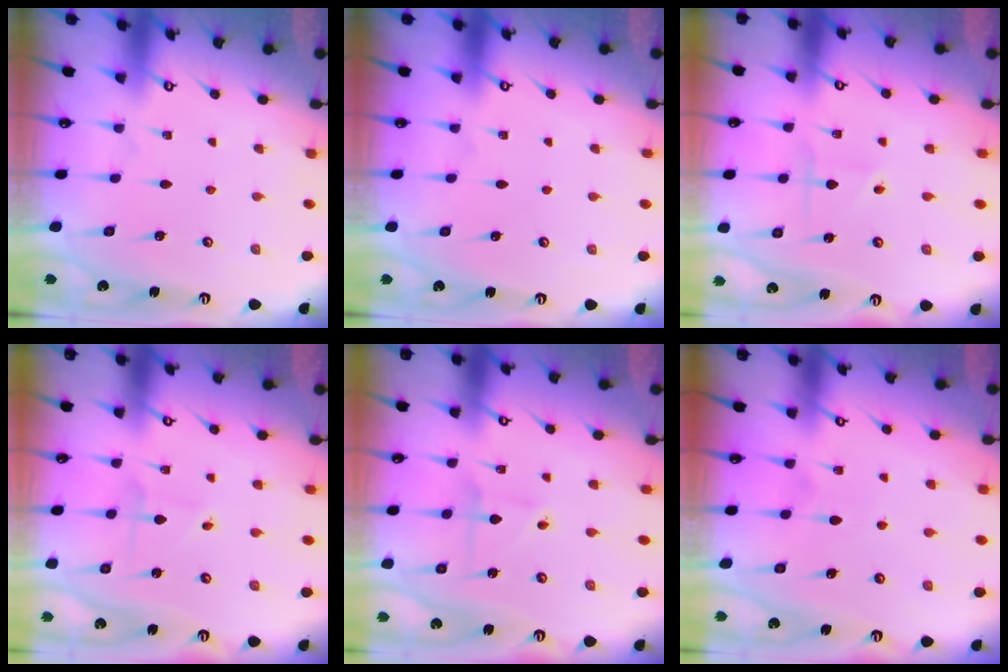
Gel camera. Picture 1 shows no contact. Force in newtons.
{"total": 0.0}
{"total": 2.1, "press": 1.8, "slide": 1.1}
{"total": 1.8, "press": 1.8, "slide": 0.1}
{"total": 2.7, "press": 2.7, "slide": 0.2}
{"total": 6.4, "press": 6.4, "slide": 0.8}